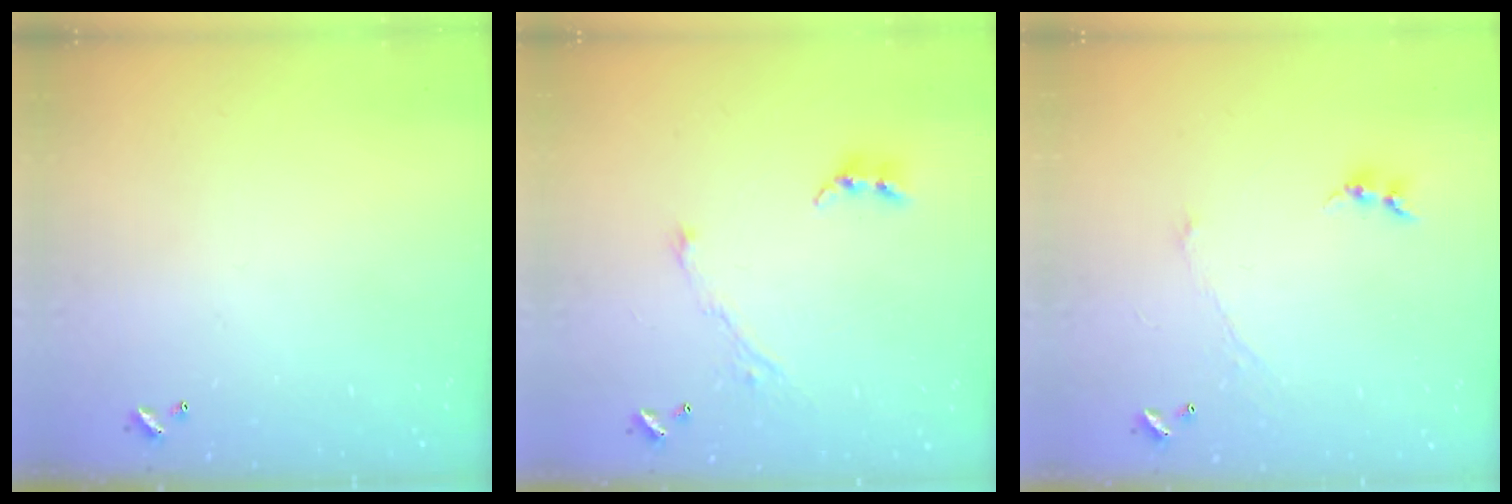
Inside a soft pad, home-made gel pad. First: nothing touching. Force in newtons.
{"total": 4.4, "press": 4.3, "slide": 0.6}
{"total": 0.0}